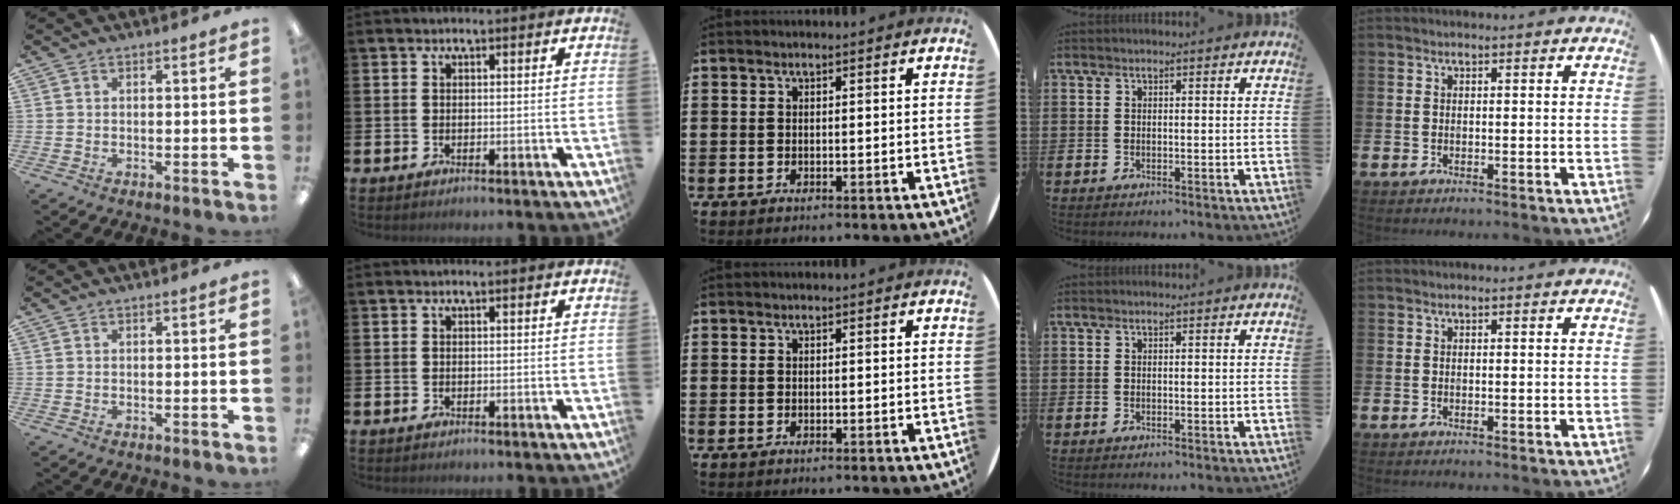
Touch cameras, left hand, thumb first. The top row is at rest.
{}